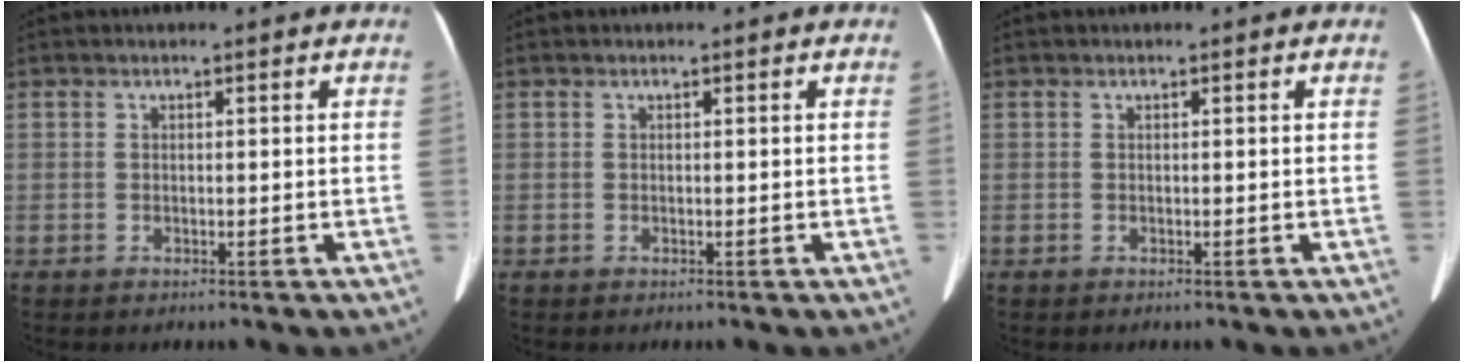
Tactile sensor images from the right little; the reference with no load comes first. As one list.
[{"total": 0.0}, {"total": 0.0}]